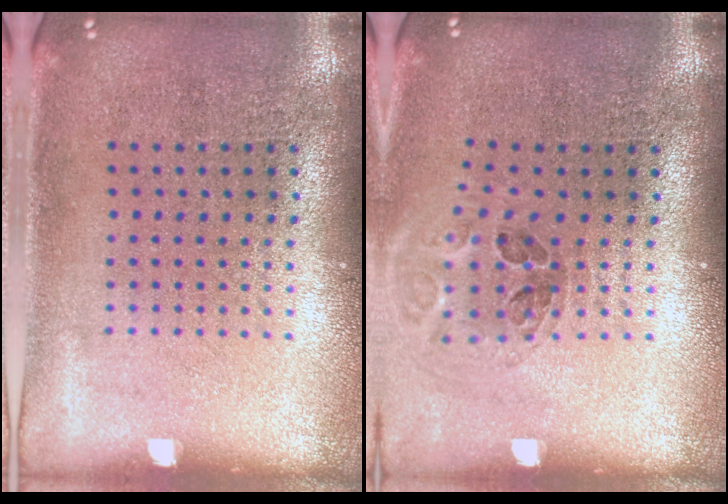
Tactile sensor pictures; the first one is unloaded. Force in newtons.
{"total": 0.9, "press": 0.9, "slide": 0.2}